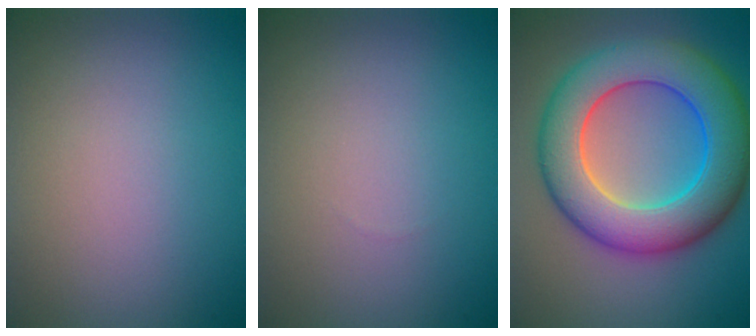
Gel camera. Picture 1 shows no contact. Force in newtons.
{"total": 0.0}
{"total": 10.6, "press": 10.6, "slide": 0.1}